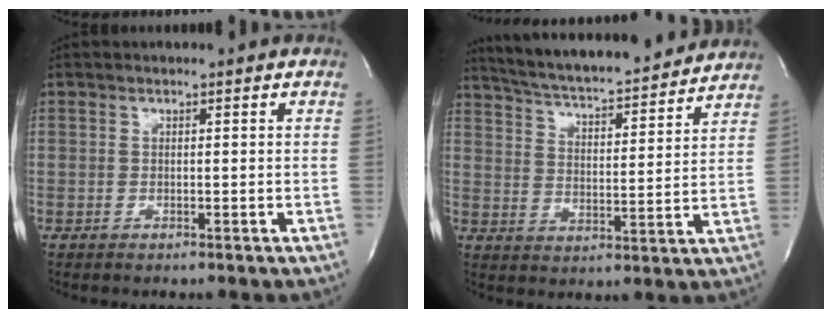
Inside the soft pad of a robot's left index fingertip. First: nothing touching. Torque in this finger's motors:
{"motor_torque": [-0.03, -0.11, 0.18, 0.11]}